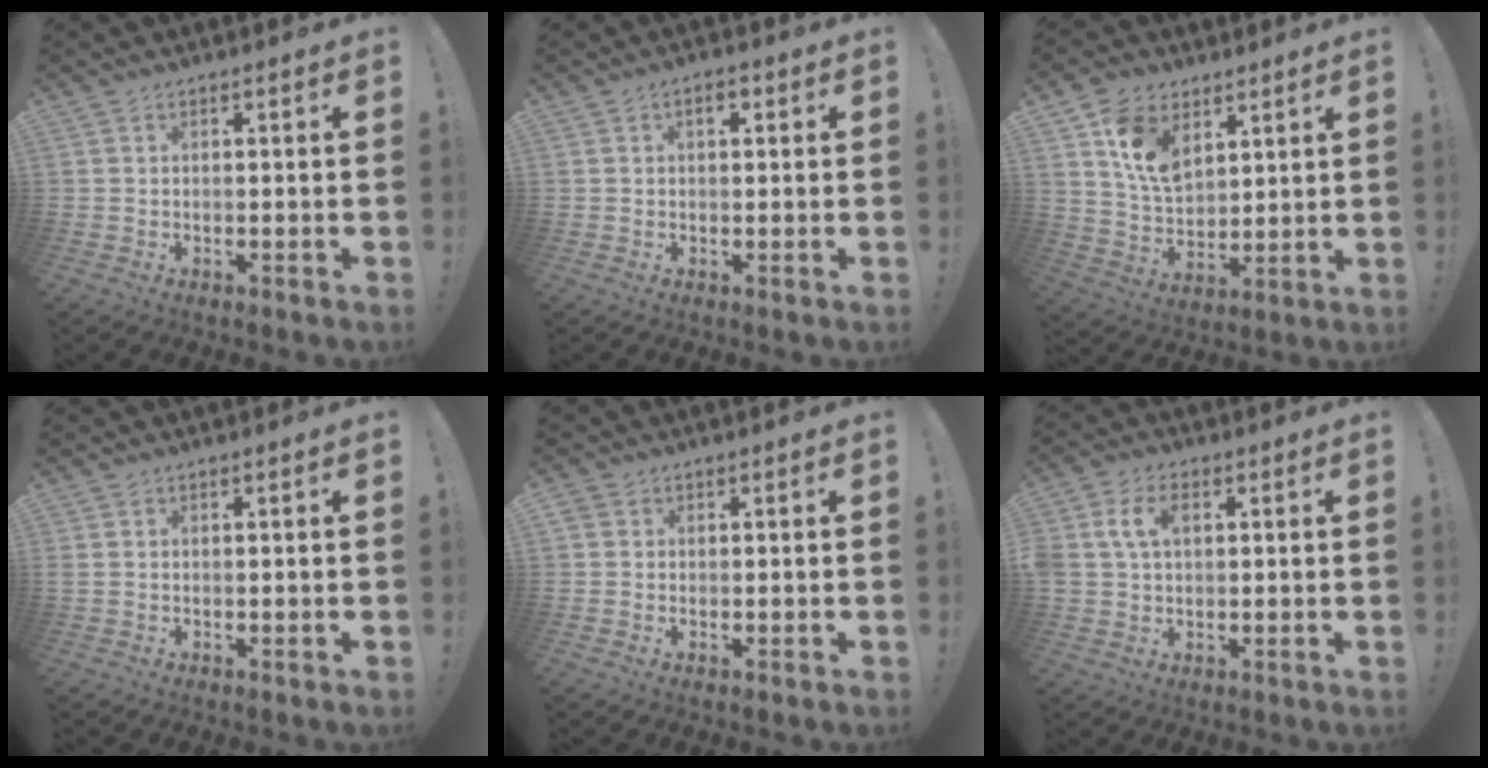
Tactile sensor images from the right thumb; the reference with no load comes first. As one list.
[{"total": 3.0, "force": [1.0, 1.5, 2.3], "torque": [-0.027, 0.000, 0.012]}, {"total": 12.3, "force": [6.5, 7.9, 6.8], "torque": [-0.118, -0.025, 0.129]}, {"total": 0.5, "force": [0.2, 0.2, 0.4], "torque": [-0.014, 0.003, 0.006]}, {"total": 1.3, "force": [0.3, 1.2, 0.4], "torque": [-0.006, 0.003, 0.005]}, {"total": 8.3, "force": [2.3, 5.8, 5.5], "torque": [-0.111, 0.009, 0.042]}]